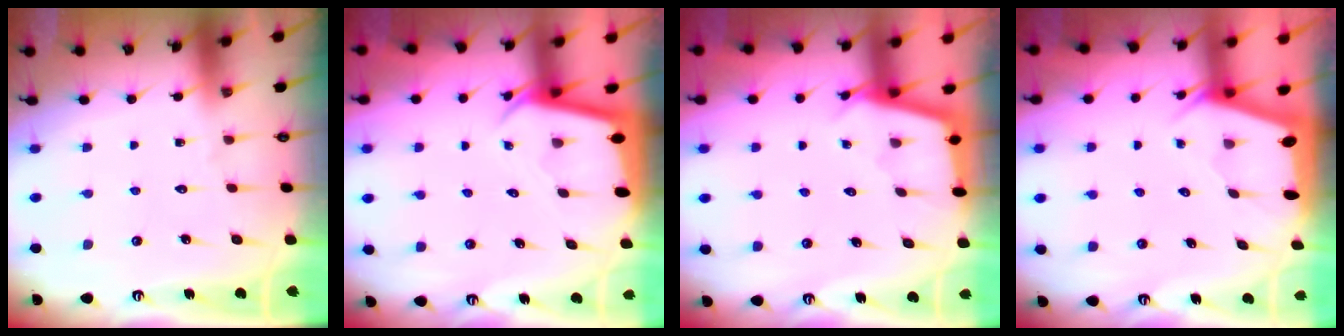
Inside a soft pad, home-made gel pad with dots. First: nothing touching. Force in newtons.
{"total": 2.1, "press": 2.1, "slide": 0.1}
{"total": 2.9, "press": 2.9, "slide": 0.3}
{"total": 2.0, "press": 2.0, "slide": 0.3}